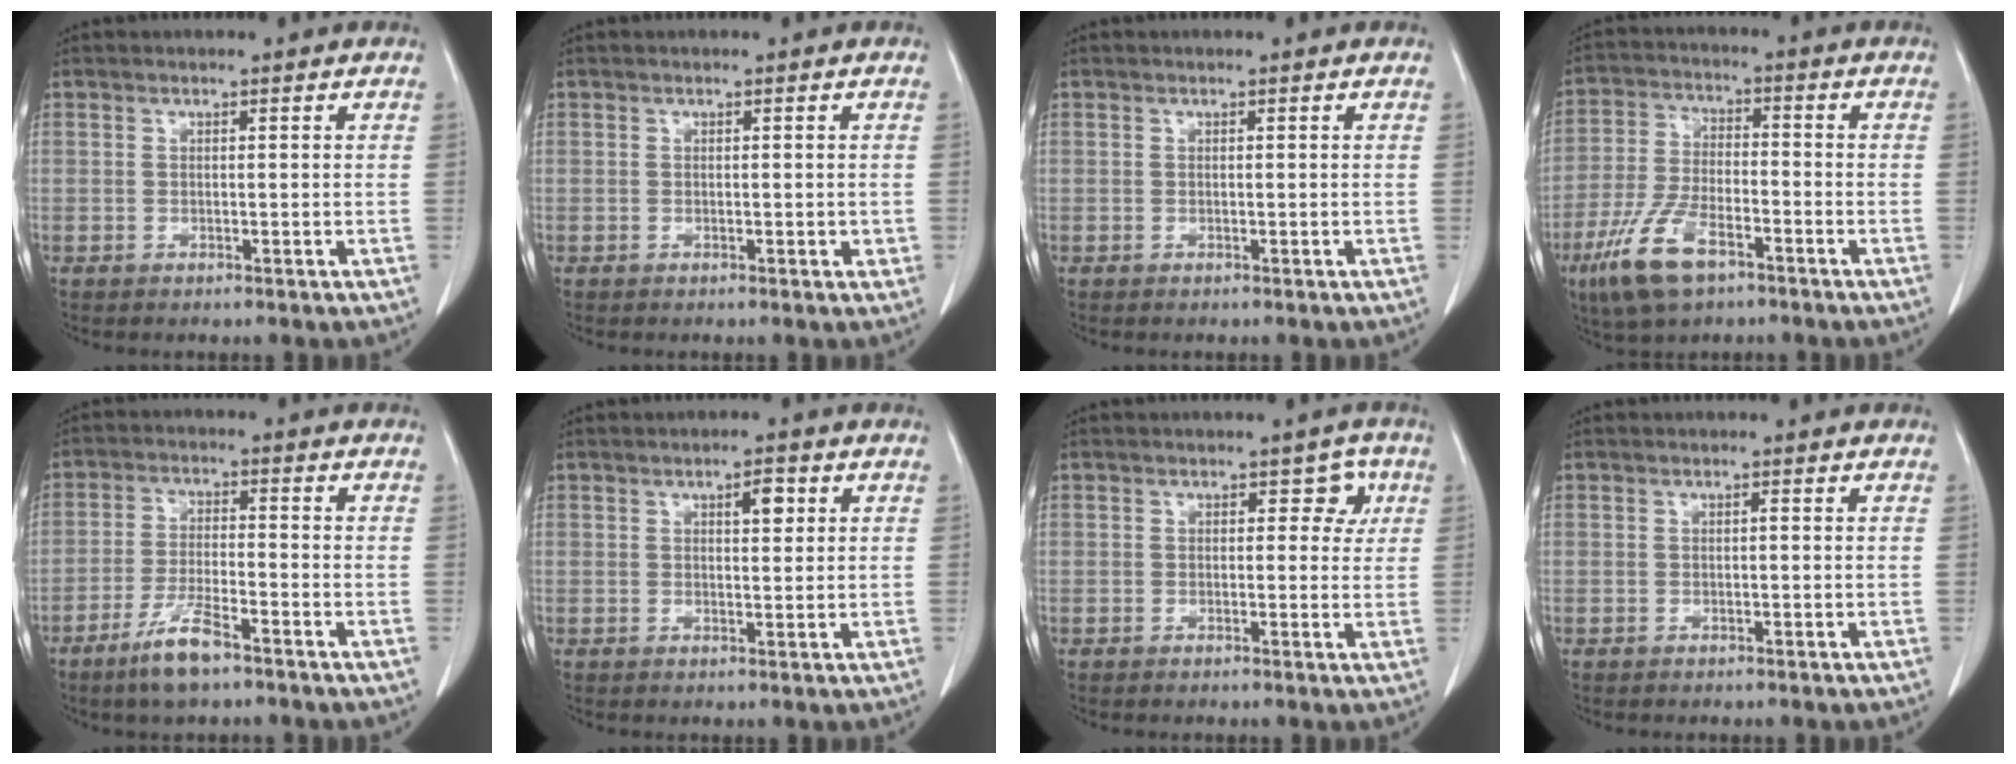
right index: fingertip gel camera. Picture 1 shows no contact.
{"total": 1.2, "force": [-0.3, 0.6, 1.0], "torque": [-0.010, 0.001, -0.002]}
{"total": 0.0}
{"total": 10.6, "force": [-6.2, 4.1, 7.6], "torque": [-0.167, -0.009, -0.115]}
{"total": 7.0, "force": [-4.8, 1.1, 5.0], "torque": [-0.103, -0.009, -0.087]}
{"total": 2.8, "force": [1.2, 1.0, 2.4], "torque": [-0.038, 0.000, 0.018]}
{"total": 3.1, "force": [1.0, 2.1, 2.1], "torque": [-0.010, 0.012, 0.007]}
{"total": 0.0}